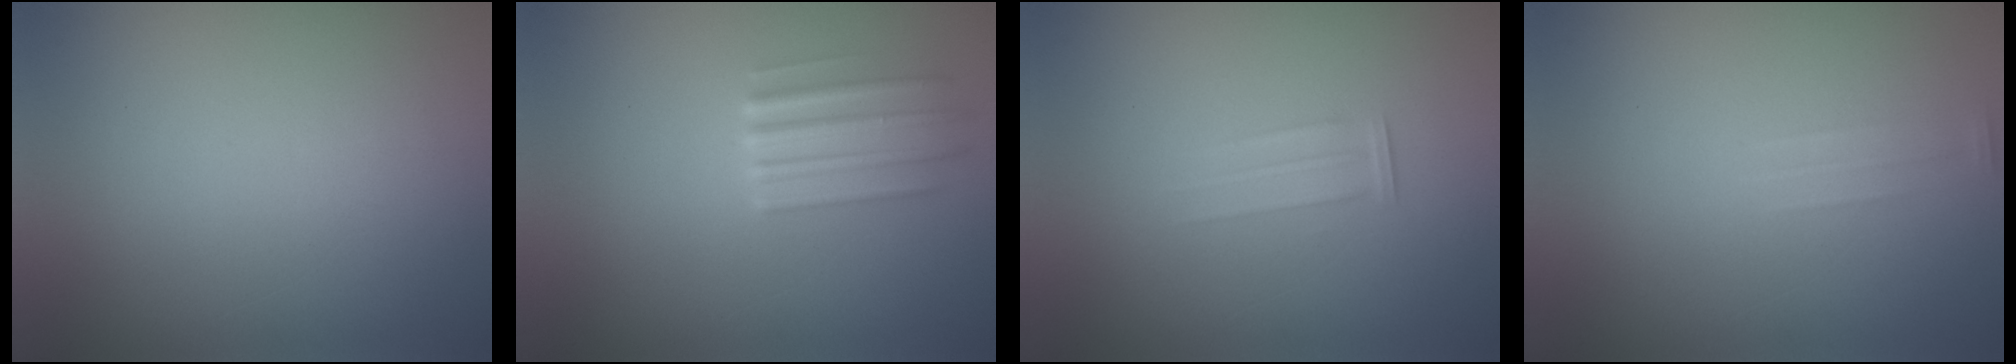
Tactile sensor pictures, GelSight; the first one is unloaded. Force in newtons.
{"total": 2.4}
{"total": 1.2}
{"total": 1.3}